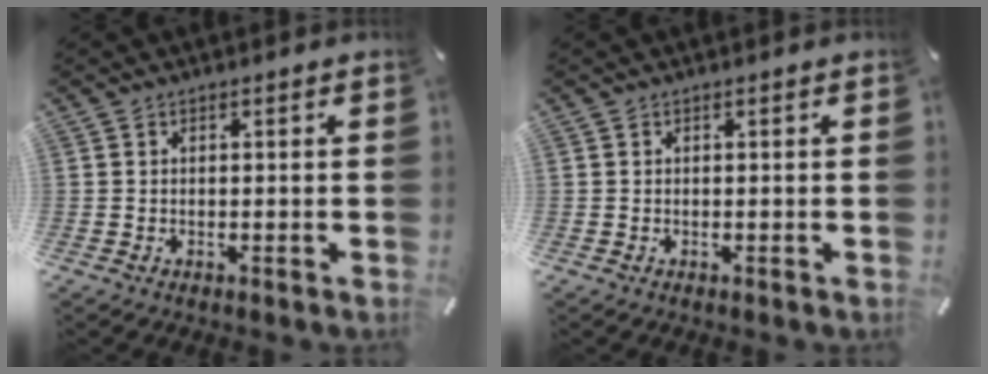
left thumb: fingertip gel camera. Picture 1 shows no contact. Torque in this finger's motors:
{"motor_torque": [-0.01, 0.01, 0.00, 0.04, 0.00]}